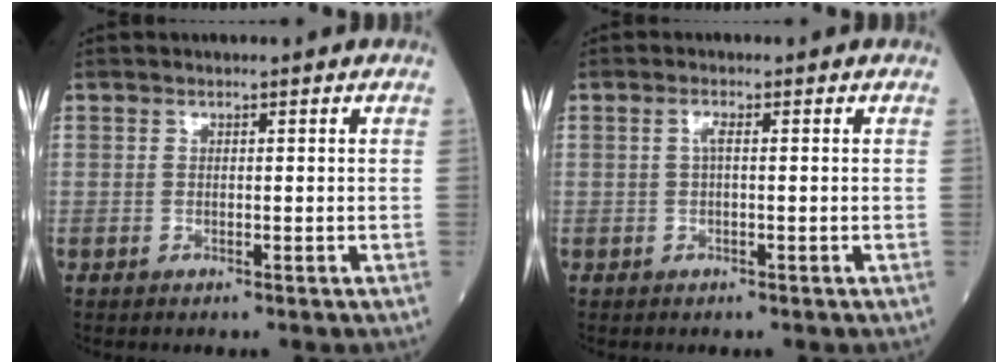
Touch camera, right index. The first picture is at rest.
{"total": 1.2, "force": [0.1, 0.2, 1.2], "torque": [-0.026, 0.003, 0.000]}